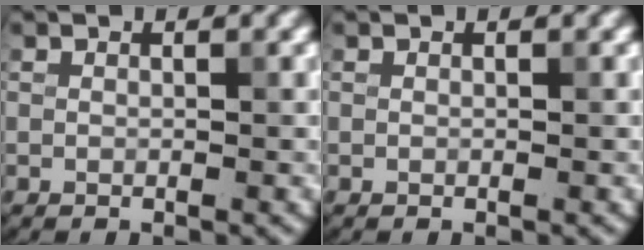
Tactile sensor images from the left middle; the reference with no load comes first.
{"total": 0.0}